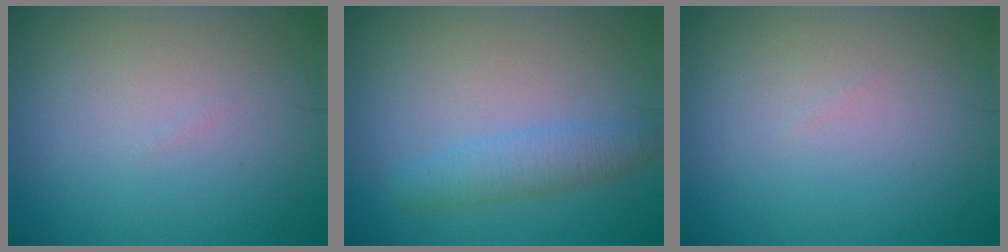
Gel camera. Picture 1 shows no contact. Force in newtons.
{"total": 2.4, "press": 2.4, "slide": 0.1}
{"total": 0.0}